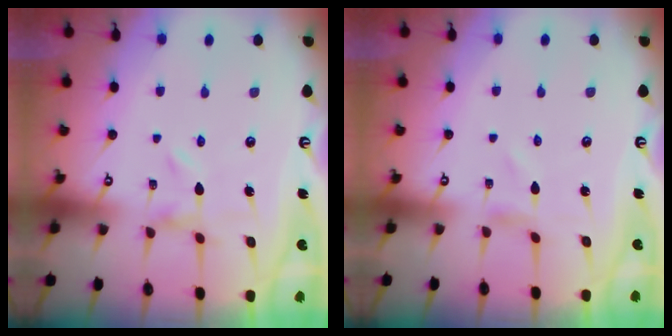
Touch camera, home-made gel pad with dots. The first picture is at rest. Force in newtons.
{"total": 0.8, "press": 0.8, "slide": 0.1}